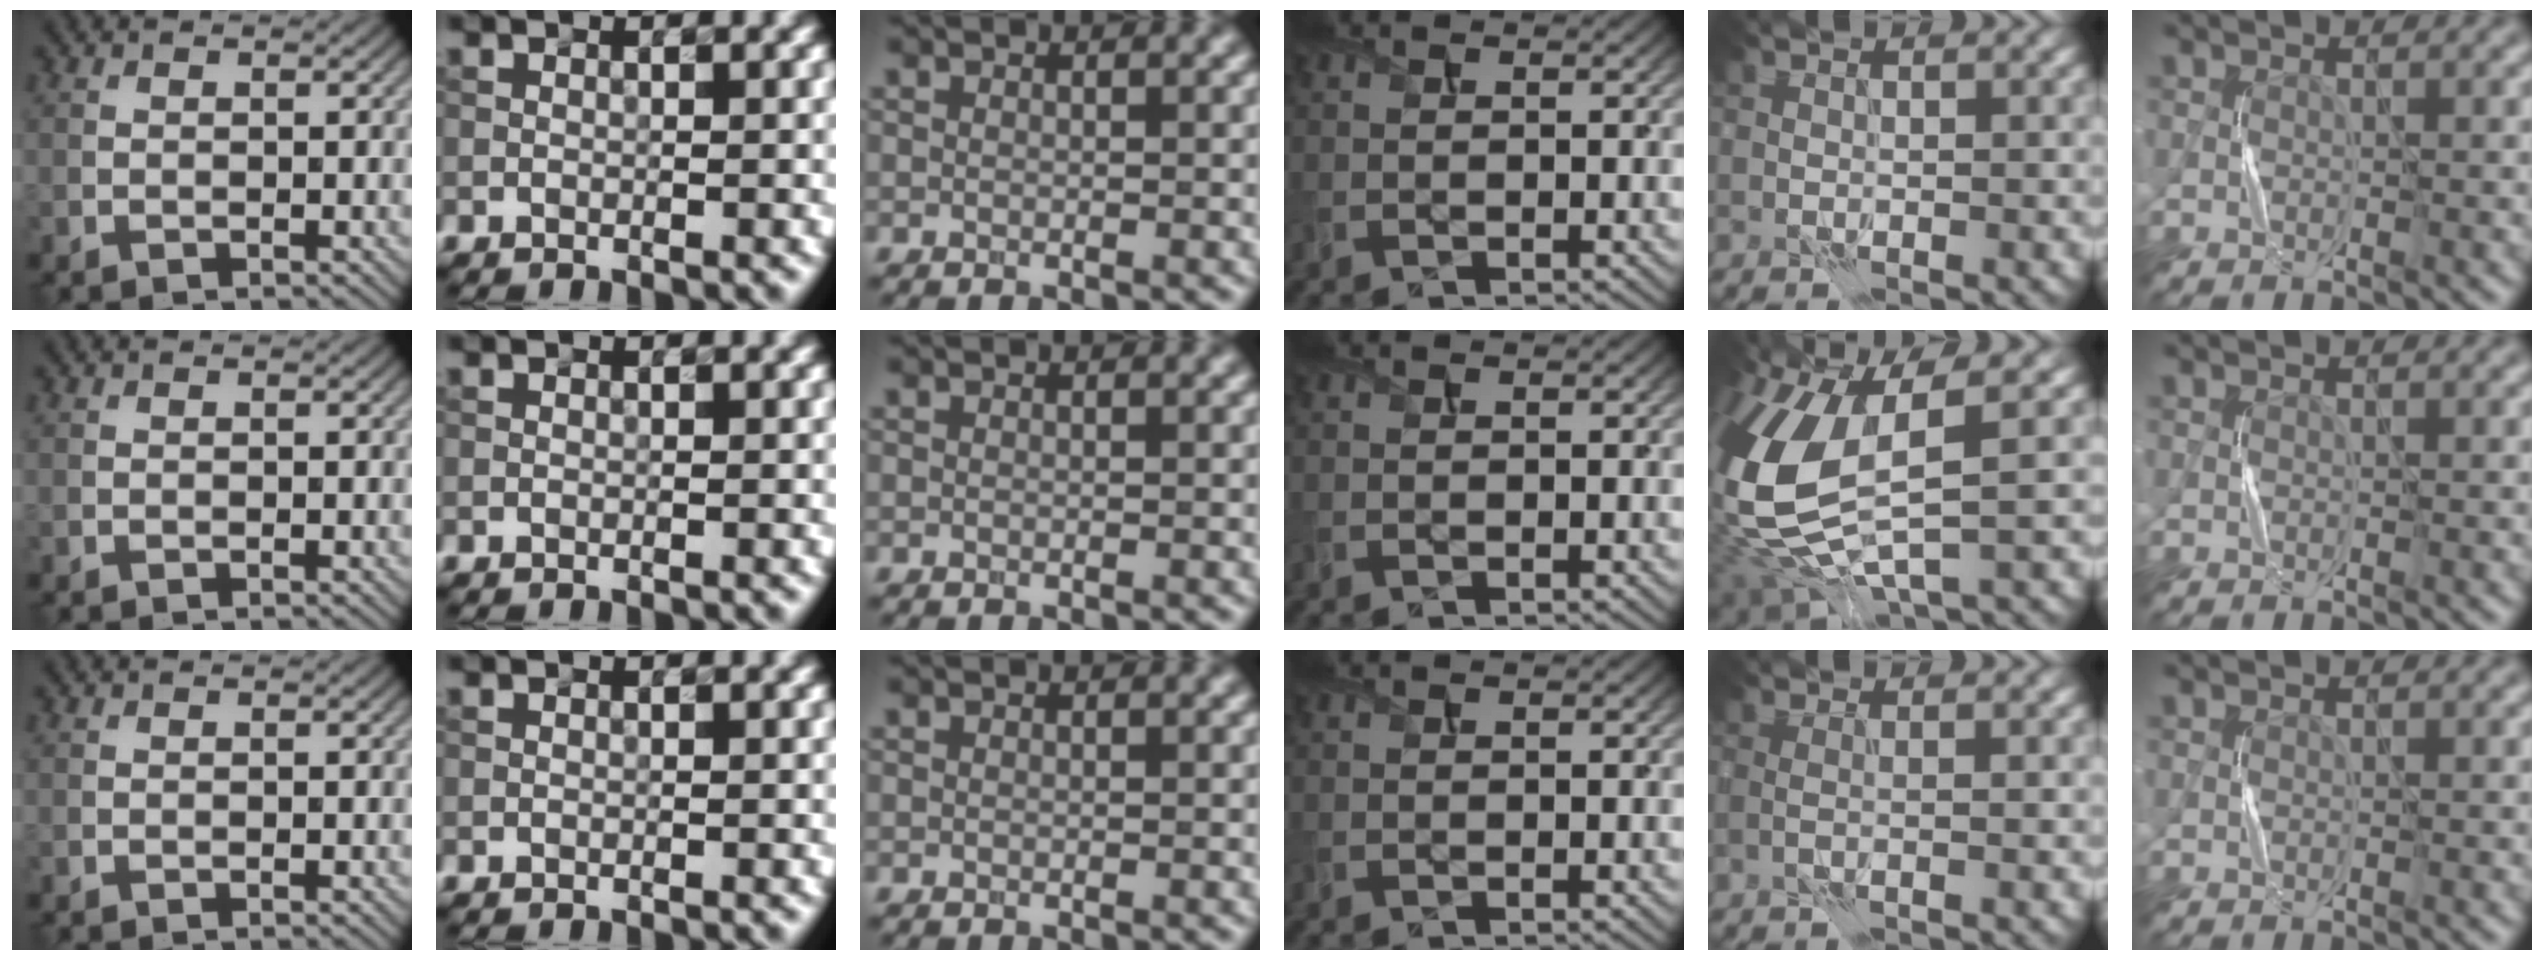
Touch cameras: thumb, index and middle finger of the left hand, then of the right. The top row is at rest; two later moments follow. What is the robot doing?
{"motion": "press", "object": "sticky note"}